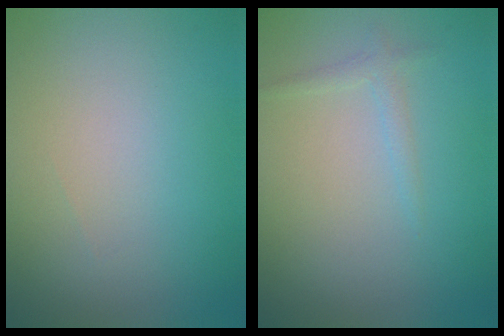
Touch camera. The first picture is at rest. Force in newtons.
{"total": 1.1, "press": 1.1, "slide": 0.1}